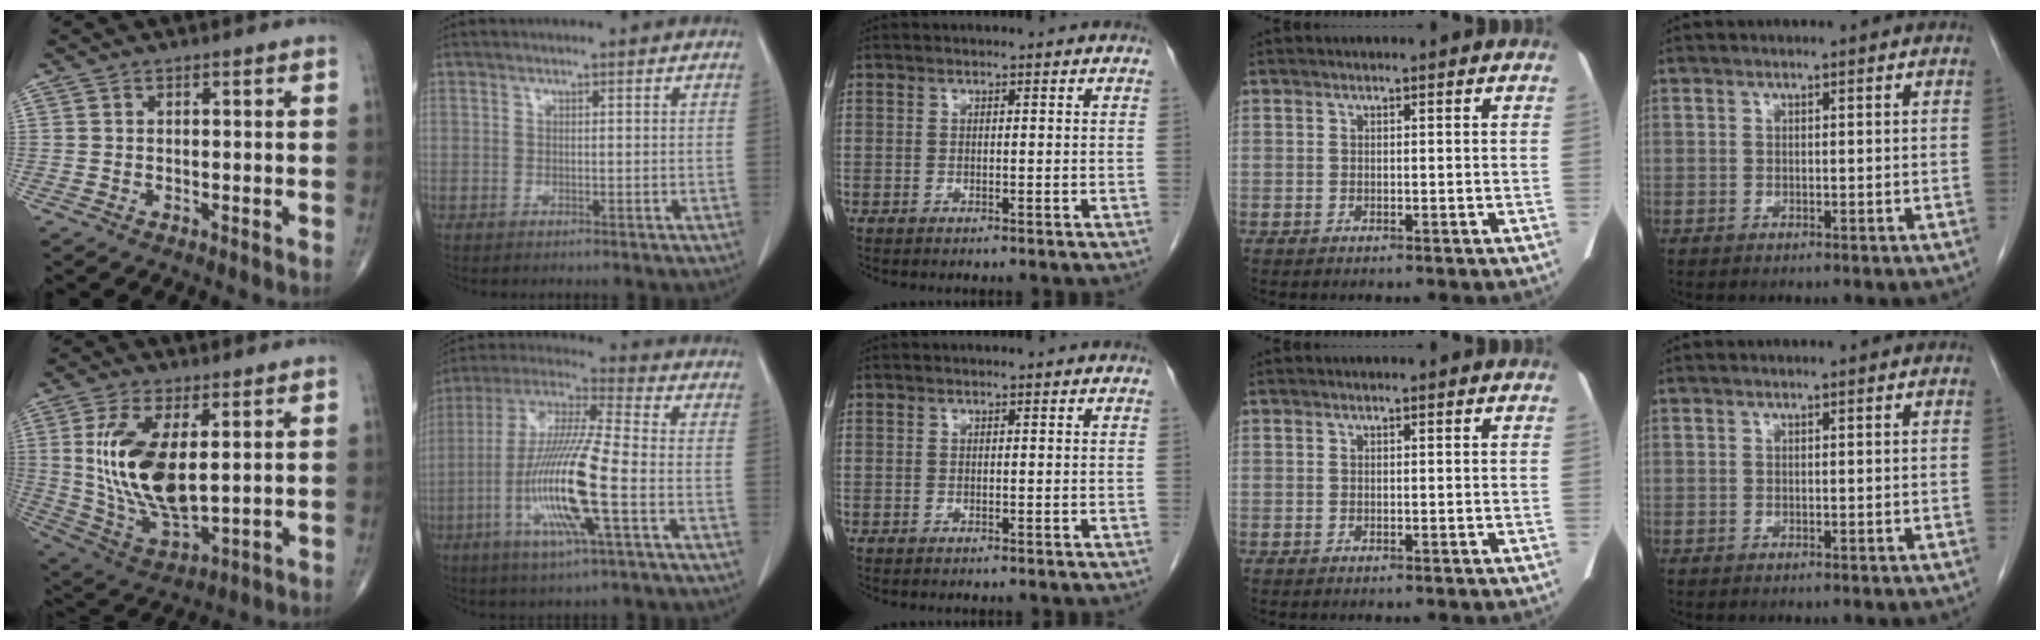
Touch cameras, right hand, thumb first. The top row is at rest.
{"thumb": {"total": 16.8, "force": [2.7, 7.7, 14.6], "torque": [-0.284, -0.022, 0.066]}, "index": {"total": 15.7, "force": [-4.2, 0.6, 15.1], "torque": [-0.309, -0.011, -0.083]}}